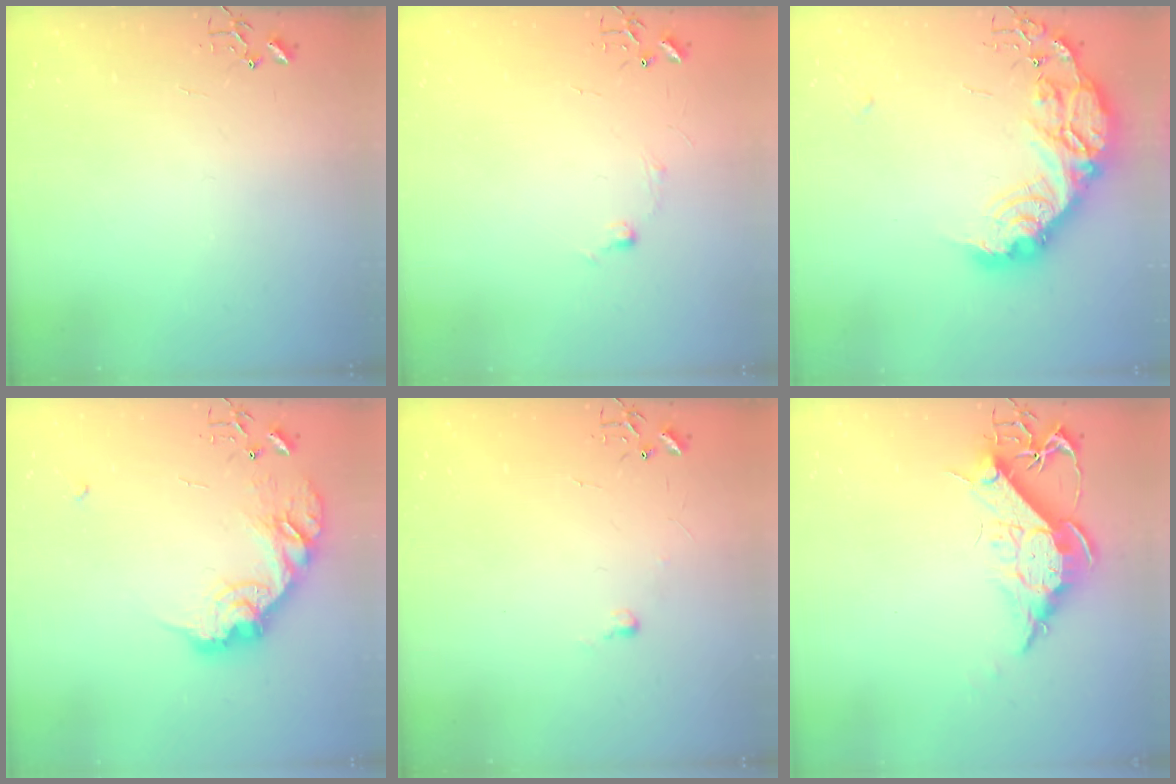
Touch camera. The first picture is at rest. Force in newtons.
{"total": 5.8, "press": 5.7, "slide": 0.7}
{"total": 24.7, "press": 24.6, "slide": 2.0}
{"total": 18.3, "press": 18.3, "slide": 1.0}
{"total": 4.0, "press": 4.0, "slide": 0.6}
{"total": 12.6, "press": 12.6, "slide": 1.2}